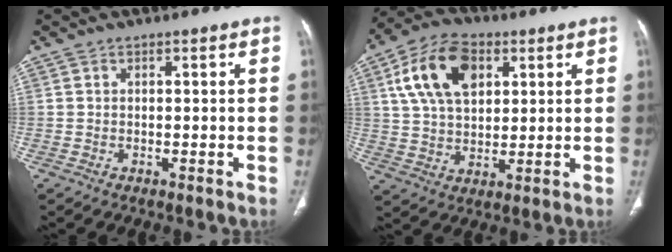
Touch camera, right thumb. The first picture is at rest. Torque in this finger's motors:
{"motor_torque": [-0.37, 1.14, 0.47, -0.40, 0.12]}